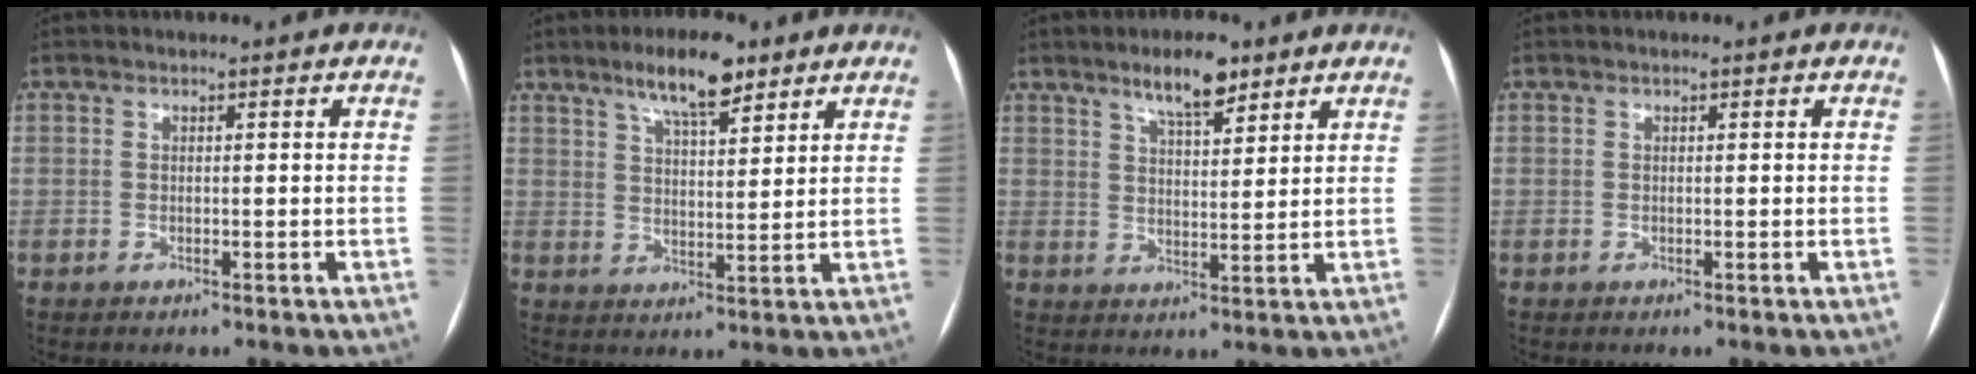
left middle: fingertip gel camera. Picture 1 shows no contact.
{"total": 8.6, "force": [5.9, 2.1, 5.9], "torque": [-0.100, 0.008, 0.101]}
{"total": 6.9, "force": [4.9, 1.8, 4.6], "torque": [-0.079, 0.005, 0.083]}
{"total": 0.0}